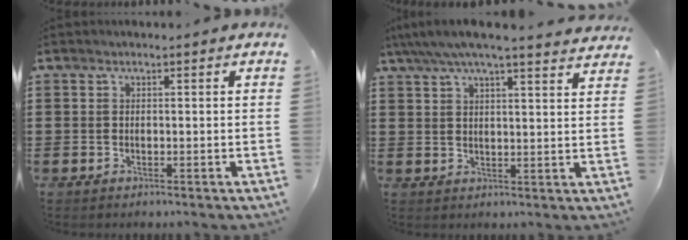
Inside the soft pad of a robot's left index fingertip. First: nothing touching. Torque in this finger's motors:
{"motor_torque": [2.14, 0.00, 0.50, 0.21]}